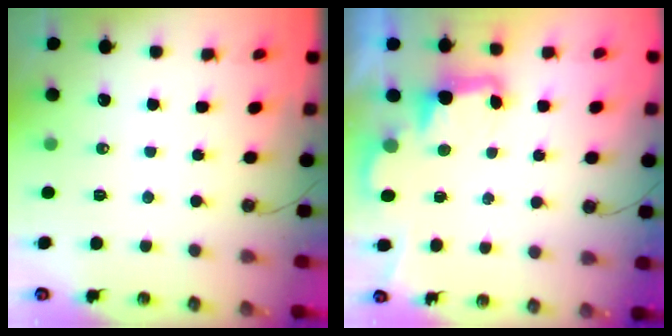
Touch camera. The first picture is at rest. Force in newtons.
{"total": 3.2, "press": 3.2, "slide": 0.7}